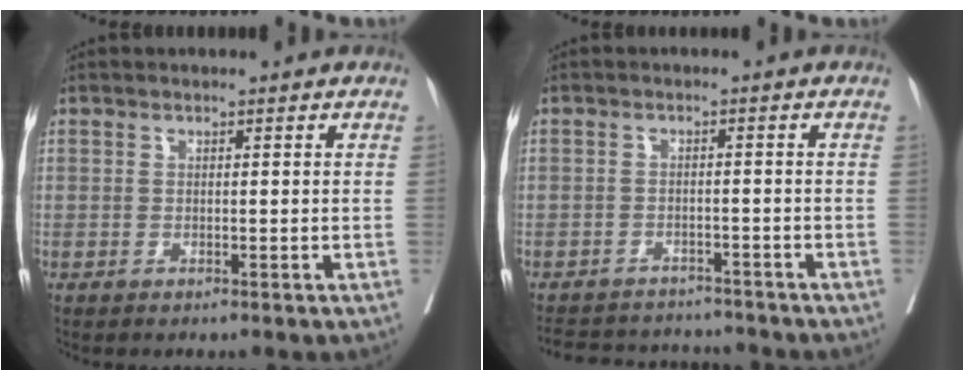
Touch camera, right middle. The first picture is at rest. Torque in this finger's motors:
{"motor_torque": [-0.52, -0.31, -0.06, -0.02]}